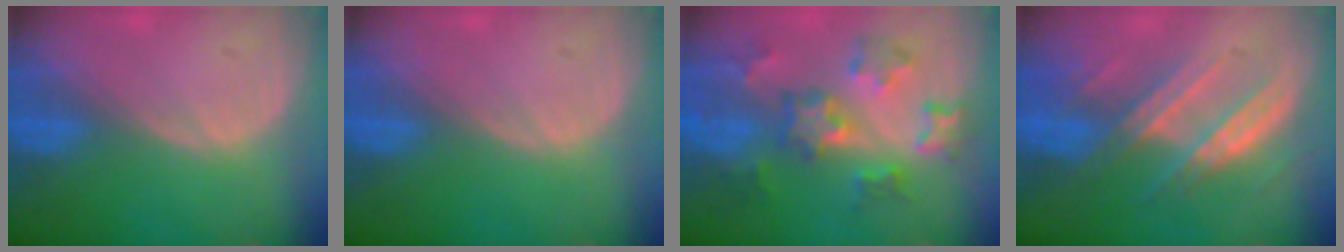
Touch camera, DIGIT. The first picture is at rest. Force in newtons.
{"total": 0.0}
{"total": 8.8, "press": 7.8, "slide": 3.9}
{"total": 7.5, "press": 7.2, "slide": 1.9}